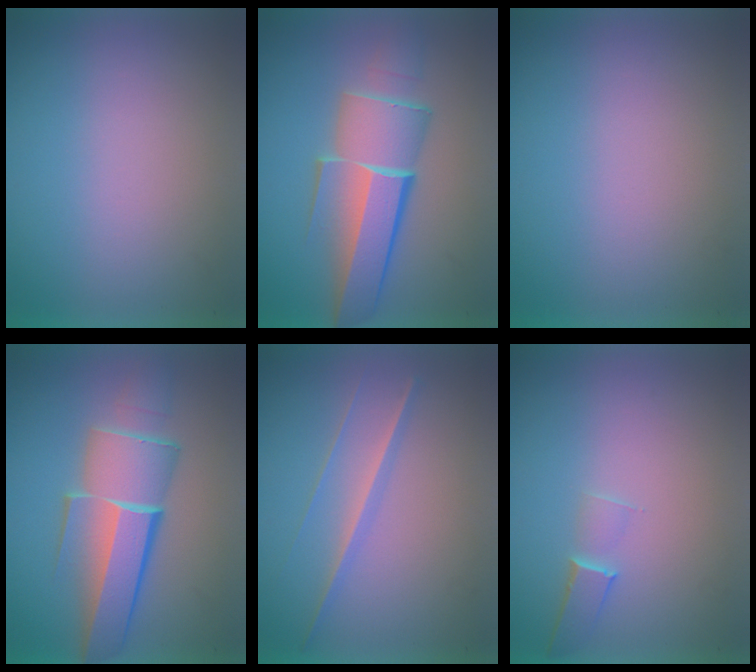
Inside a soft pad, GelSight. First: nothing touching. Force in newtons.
{"total": 6.0}
{"total": 0.0}
{"total": 6.2}
{"total": 1.3}
{"total": 1.0}